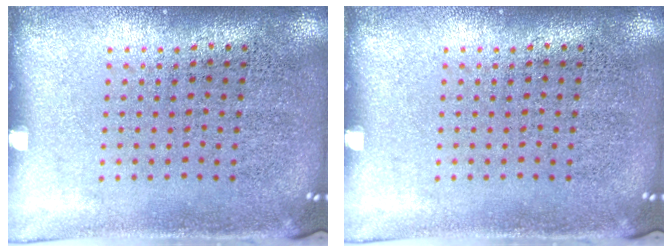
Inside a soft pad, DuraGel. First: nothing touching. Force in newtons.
{"total": 0.0}